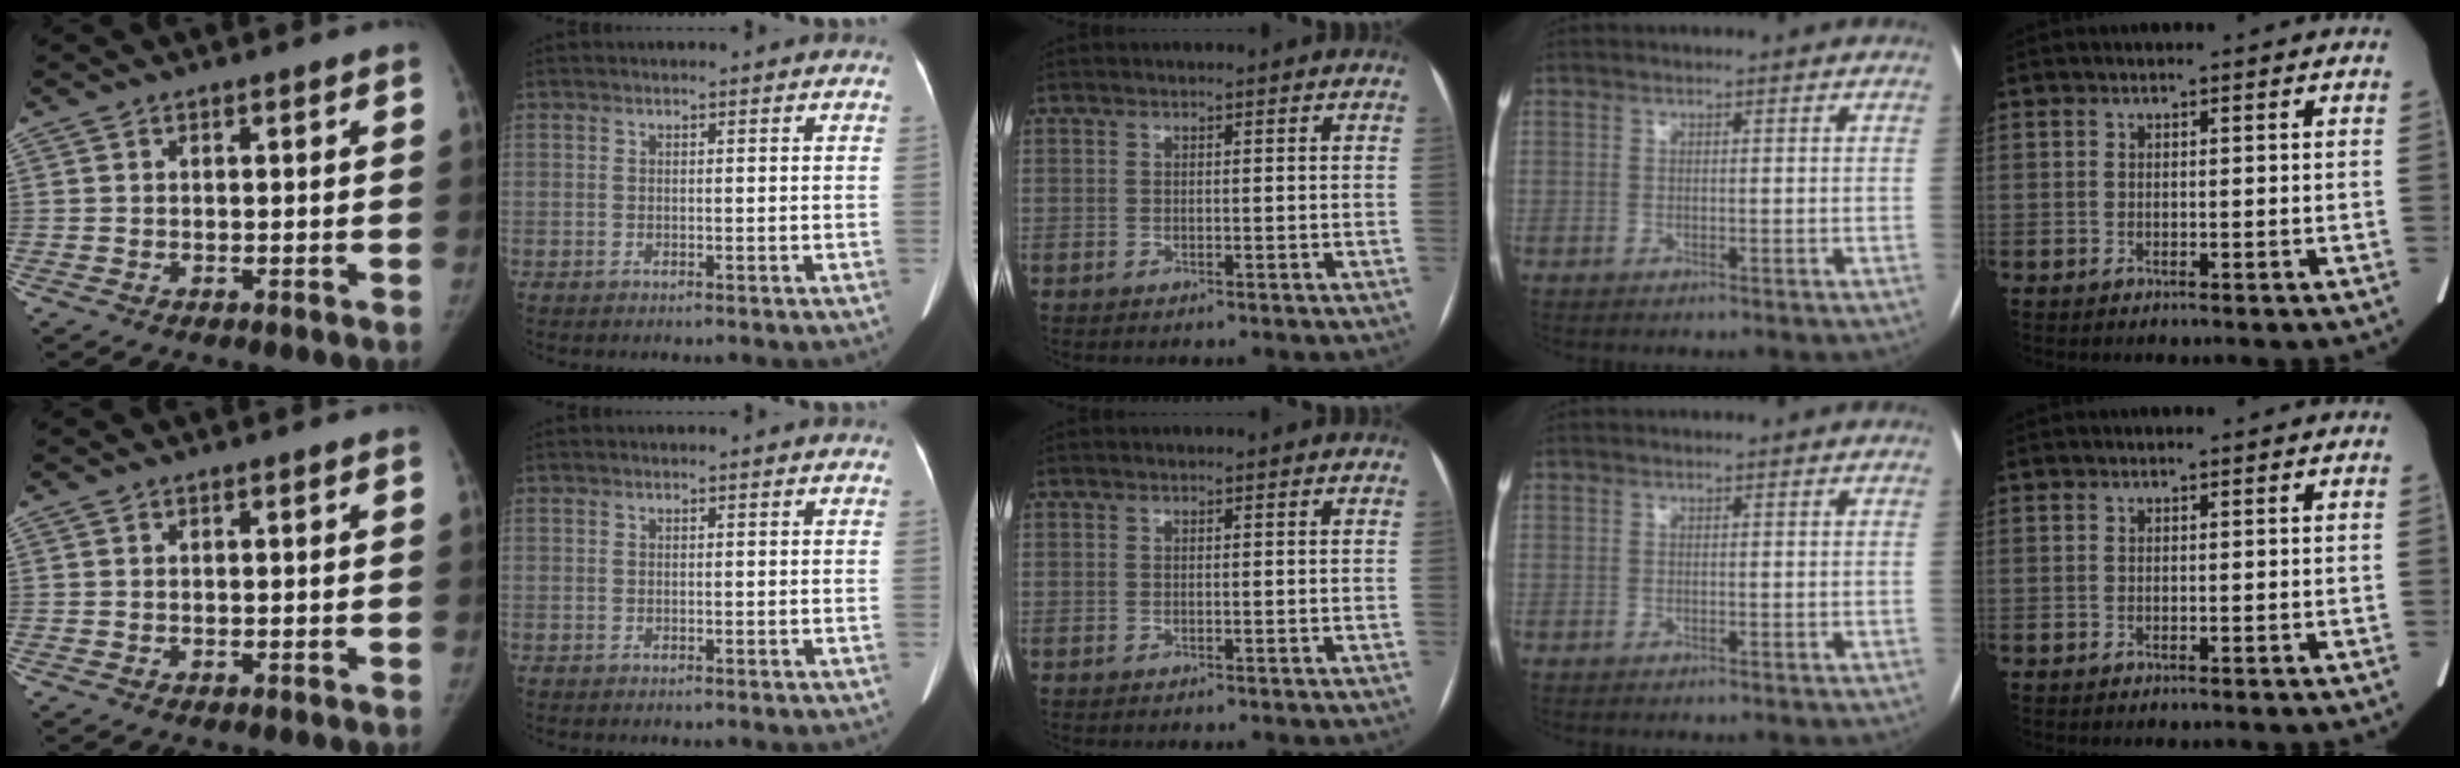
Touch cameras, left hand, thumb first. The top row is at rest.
{}